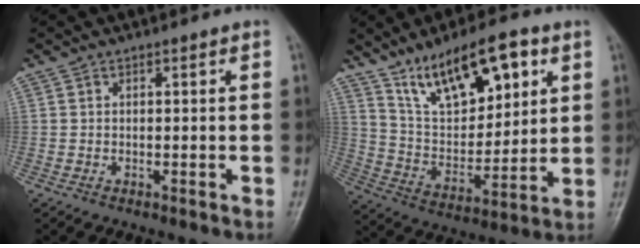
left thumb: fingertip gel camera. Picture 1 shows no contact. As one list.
[{"total": 17.3, "force": [9.5, 7.7, 12.2], "torque": [-0.159, -0.039, 0.175]}]